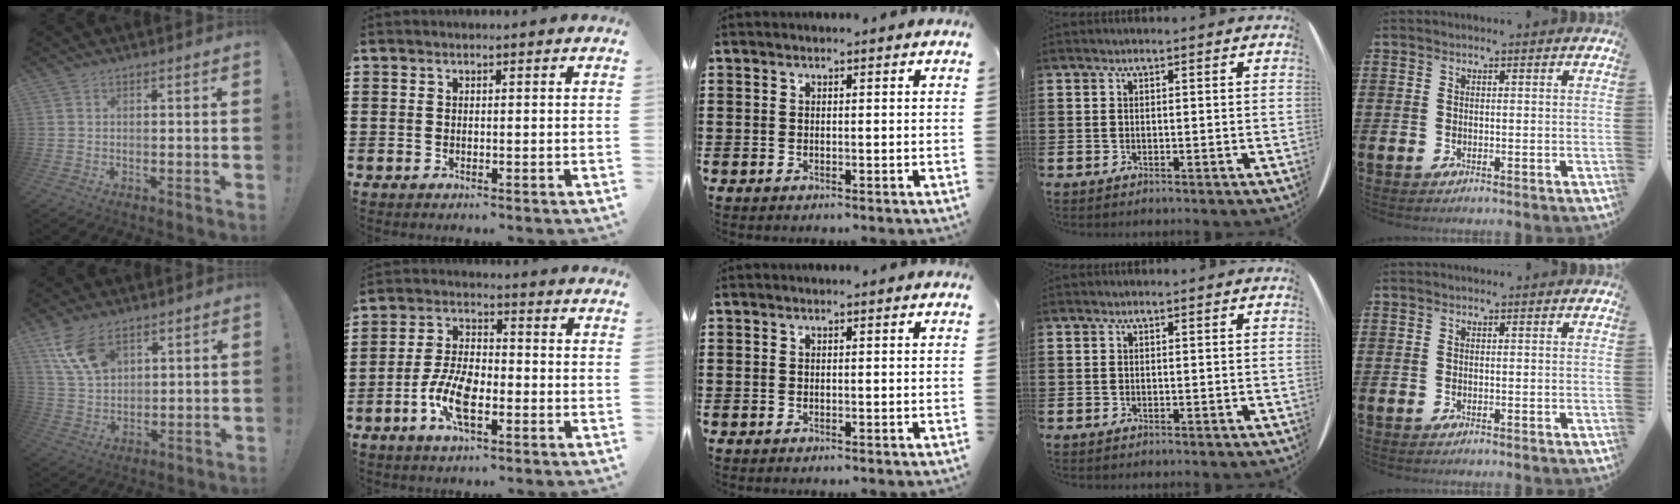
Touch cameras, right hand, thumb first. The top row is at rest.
{"thumb": {"total": 11.9, "force": [6.9, 6.9, 6.8], "torque": [-0.134, -0.025, 0.135]}, "index": {"total": 8.1, "force": [-3.0, 3.6, 6.6], "torque": [-0.151, -0.002, -0.060]}}